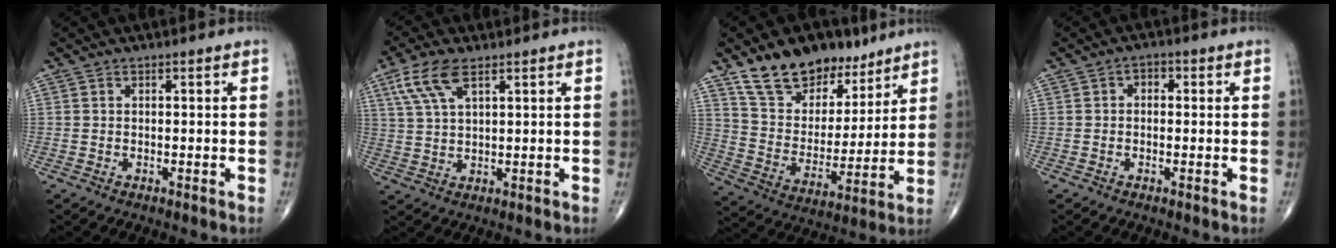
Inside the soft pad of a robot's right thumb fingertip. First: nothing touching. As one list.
[{"total": 7.6, "force": [4.0, 3.0, 5.7], "torque": [-0.123, -0.002, 0.083]}, {"total": 17.2, "force": [12.1, 9.8, 7.3], "torque": [-0.075, -0.062, 0.219]}, {"total": 2.1, "force": [0.3, 1.5, 1.4], "torque": [-0.004, 0.008, -0.005]}]